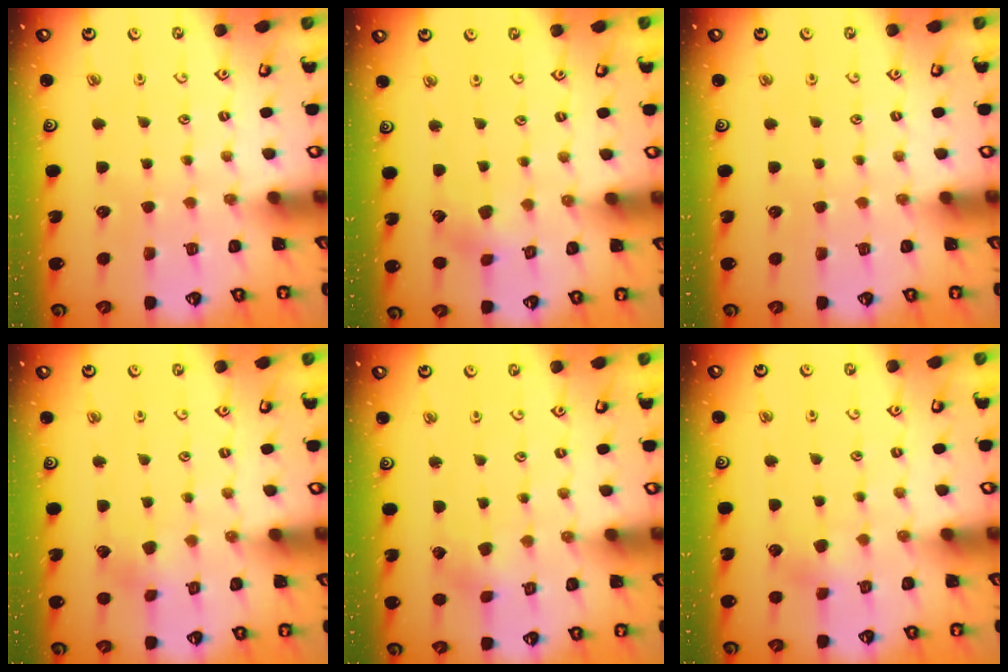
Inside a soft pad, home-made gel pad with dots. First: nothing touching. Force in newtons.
{"total": 2.8, "press": 2.7, "slide": 0.8}
{"total": 0.0}
{"total": 3.2, "press": 3.2, "slide": 0.5}
{"total": 1.5, "press": 1.5, "slide": 0.2}
{"total": 3.8, "press": 3.8, "slide": 0.7}